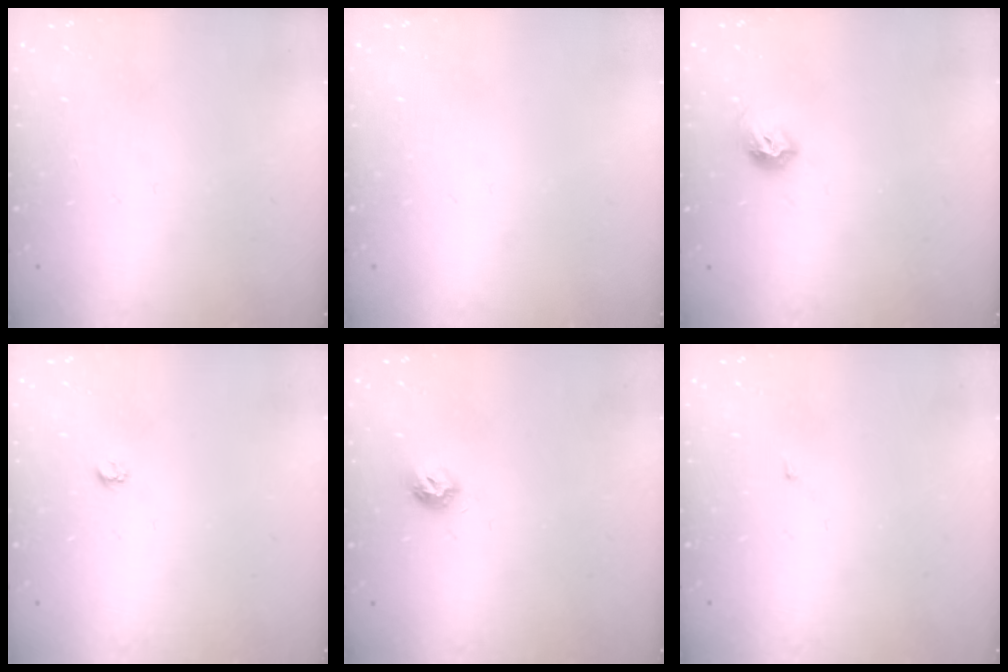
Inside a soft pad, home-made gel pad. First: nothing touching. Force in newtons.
{"total": 0.0}
{"total": 7.0, "press": 6.9, "slide": 1.3}
{"total": 3.2, "press": 3.2, "slide": 0.3}
{"total": 6.3, "press": 6.3, "slide": 0.1}
{"total": 1.4, "press": 1.3, "slide": 0.1}